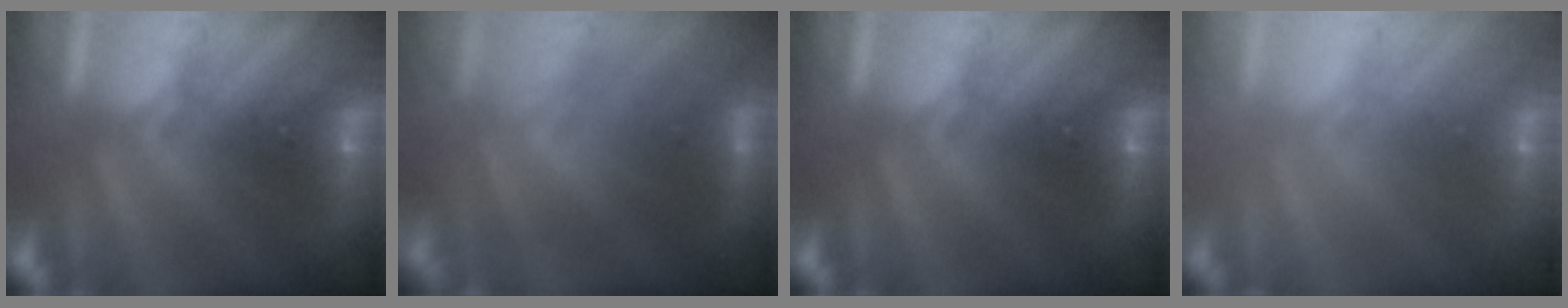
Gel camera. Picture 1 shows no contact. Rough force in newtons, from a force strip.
{"total": 3.6}
{"total": 0.0}
{"total": 2.4}